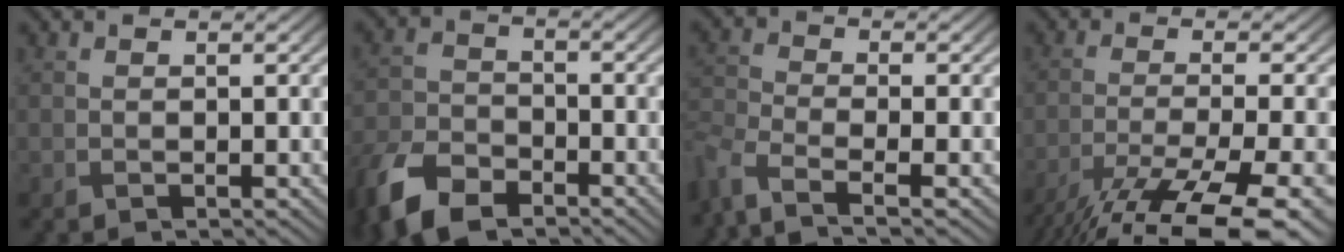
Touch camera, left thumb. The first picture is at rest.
{"total": 9.2, "force": [-6.7, 4.4, 4.6], "torque": [-0.111, -0.023, -0.137]}
{"total": 6.6, "force": [-4.8, 2.0, 4.0], "torque": [-0.093, -0.017, -0.102]}
{"total": 14.4, "force": [-10.7, 3.0, 9.1], "torque": [-0.165, -0.032, -0.159]}